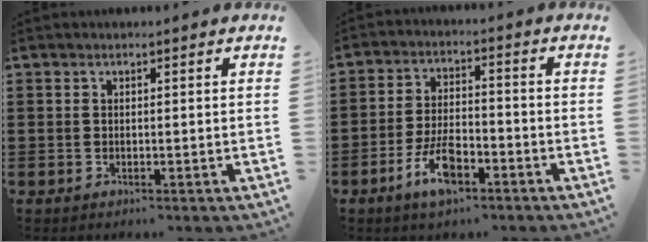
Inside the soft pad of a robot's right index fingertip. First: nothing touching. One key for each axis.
{"total": 7.2, "fx": -3.9, "fy": 2.8, "fz": 5.3, "tx": -0.116, "ty": 0.002, "tz": -0.075}